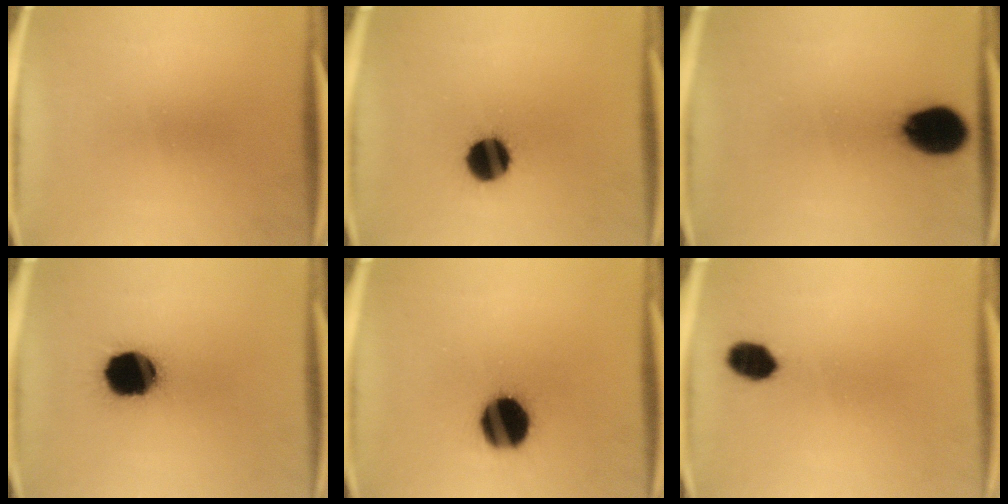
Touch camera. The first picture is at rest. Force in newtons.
{"total": 10.9}
{"total": 13.2}
{"total": 16.7}
{"total": 16.2}
{"total": 5.8}